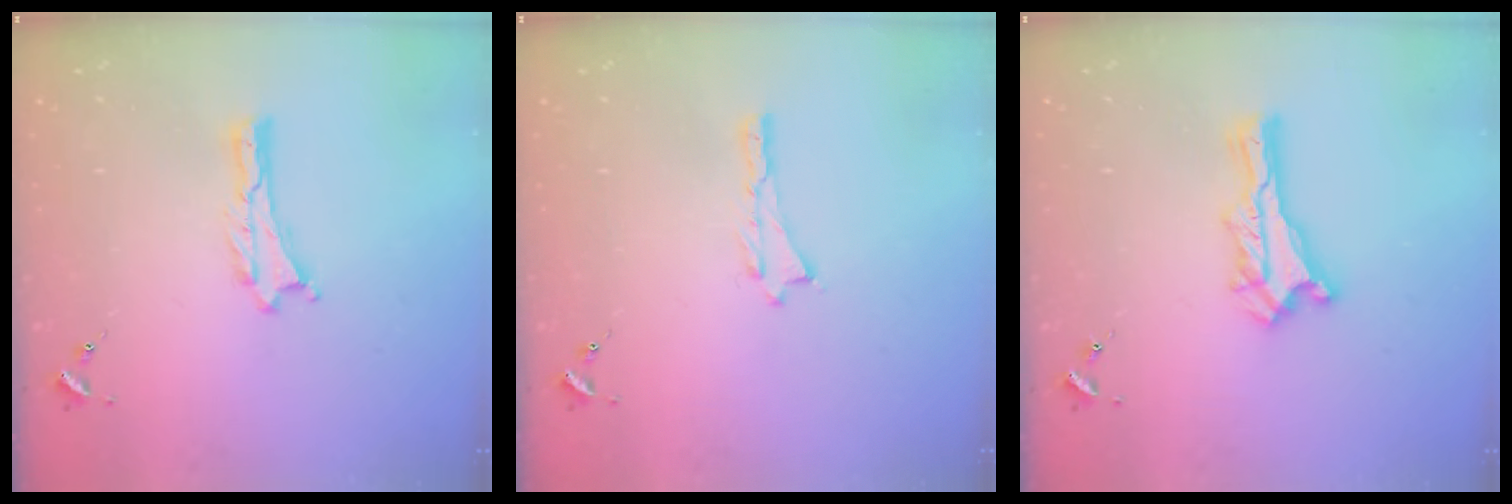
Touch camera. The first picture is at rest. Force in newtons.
{"total": 0.0}
{"total": 0.6, "press": 0.5, "slide": 0.2}